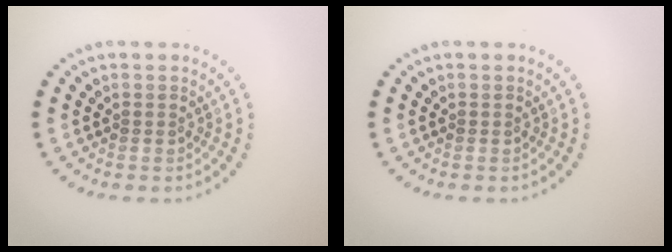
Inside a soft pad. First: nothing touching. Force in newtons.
{"total": 0.0}